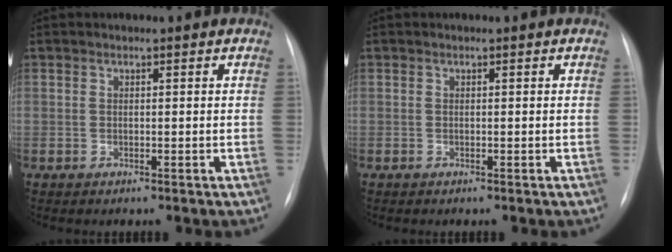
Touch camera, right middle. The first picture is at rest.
{"total": 0.0}